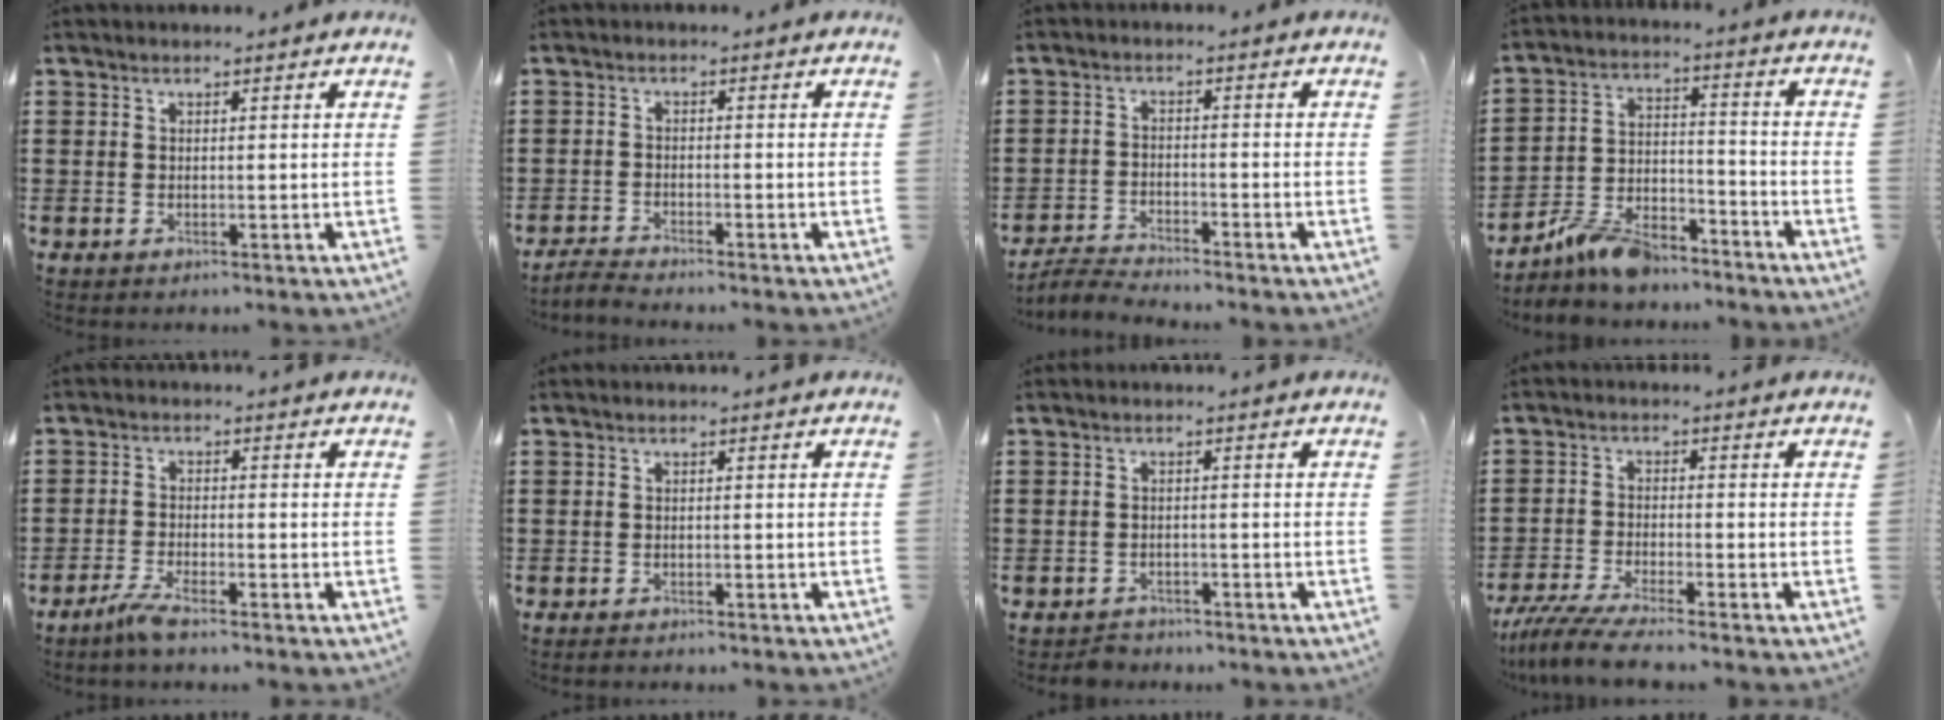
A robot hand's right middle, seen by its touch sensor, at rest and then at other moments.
{"total": 2.0, "force": [-1.9, -0.1, 0.5], "torque": [-0.020, -0.001, -0.041]}
{"total": 3.2, "force": [-3.1, 0.0, 0.6], "torque": [-0.021, 0.000, -0.068]}
{"total": 8.0, "force": [-7.1, 2.3, 3.0], "torque": [-0.070, 0.015, -0.139]}
{"total": 3.0, "force": [-2.4, 0.1, 1.8], "torque": [-0.053, -0.008, -0.051]}
{"total": 0.6, "force": [-0.6, 0.0, 0.1], "torque": [-0.005, -0.004, -0.012]}
{"total": 1.6, "force": [-1.5, 0.4, -0.1], "torque": [-0.006, -0.001, -0.034]}
{"total": 4.9, "force": [-4.5, -0.3, 2.1], "torque": [-0.065, -0.026, -0.092]}